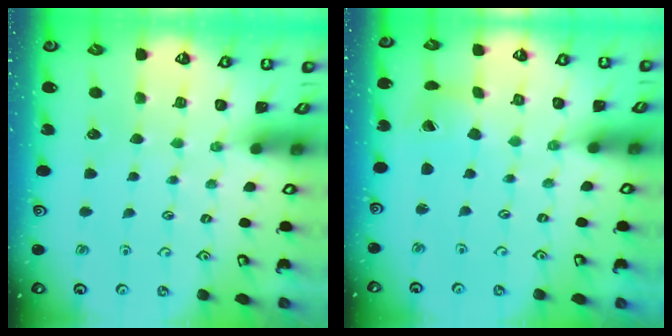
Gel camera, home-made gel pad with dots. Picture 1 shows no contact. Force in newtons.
{"total": 2.2, "press": 2.2, "slide": 0.4}